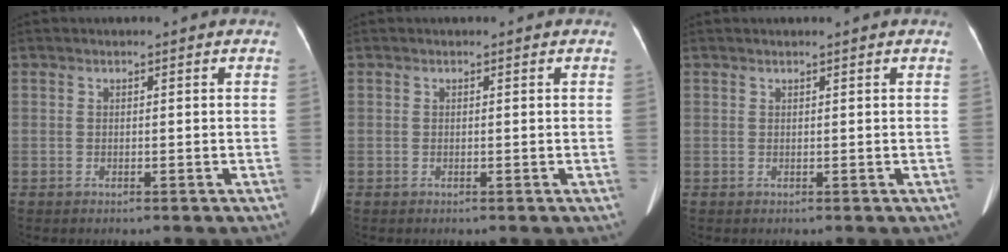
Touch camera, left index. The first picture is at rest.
{"total": 0.0}
{"total": 0.6, "force": [0.5, -0.1, 0.3], "torque": [-0.010, 0.013, 0.014]}